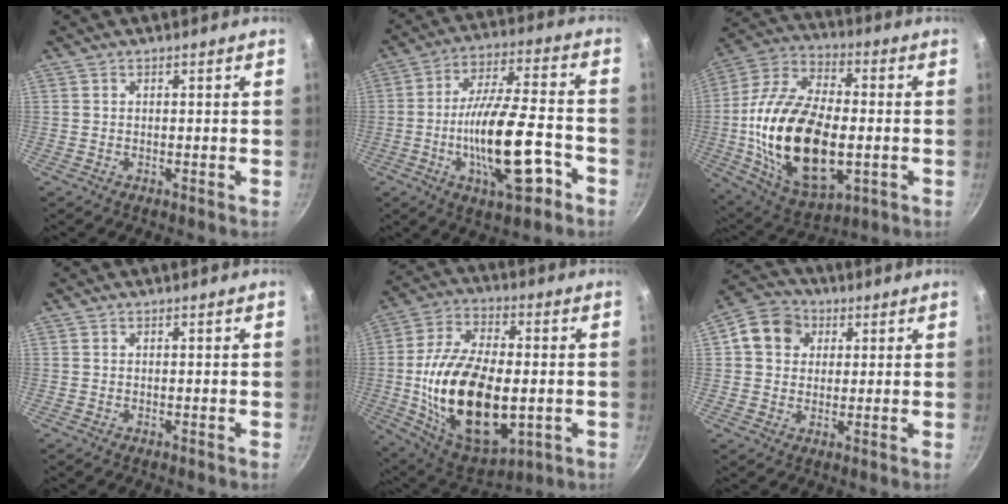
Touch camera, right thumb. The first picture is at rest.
{"total": 18.3, "force": [-6.7, 6.2, 15.9], "torque": [-0.254, 0.034, -0.111]}
{"total": 26.4, "force": [-2.9, 14.4, 21.9], "torque": [-0.408, 0.016, -0.046]}
{"total": 0.0}
{"total": 25.0, "force": [-2.8, 13.7, 20.7], "torque": [-0.370, 0.007, -0.037]}
{"total": 8.7, "force": [2.5, 7.4, 3.9], "torque": [-0.039, 0.010, 0.027]}